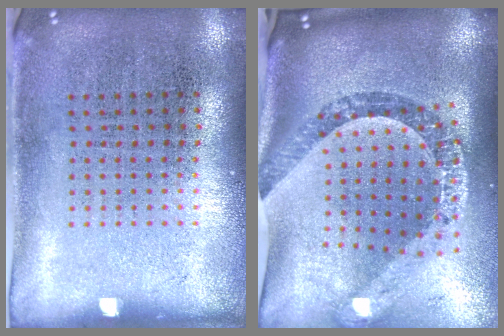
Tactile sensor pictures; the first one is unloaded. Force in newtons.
{"total": 2.6, "press": 2.0, "slide": 1.6}